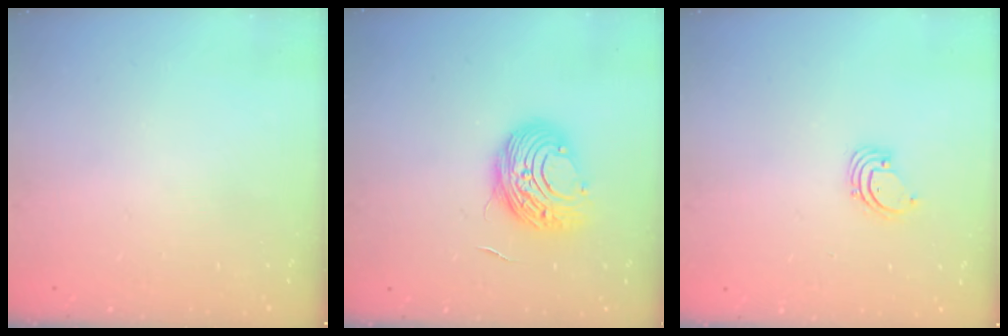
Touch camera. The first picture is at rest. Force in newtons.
{"total": 10.5, "press": 10.5, "slide": 0.9}
{"total": 1.4, "press": 1.4, "slide": 0.1}